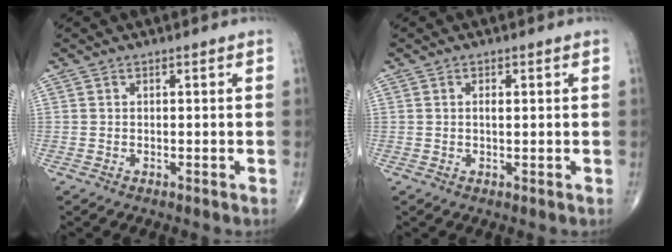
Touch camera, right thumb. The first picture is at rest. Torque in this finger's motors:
{"motor_torque": [-0.10, 0.19, 0.12, 0.21, -0.02]}